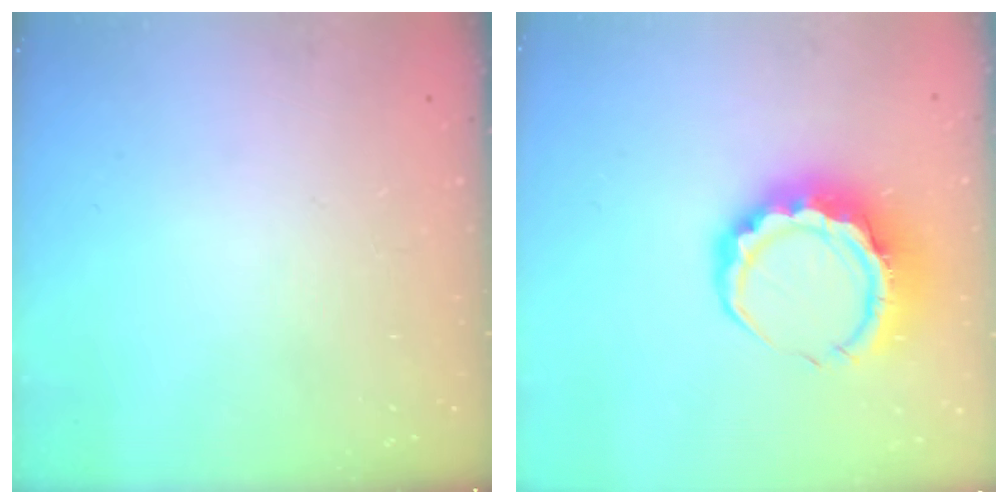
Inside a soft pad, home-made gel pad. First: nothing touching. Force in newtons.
{"total": 11.0, "press": 10.8, "slide": 2.1}